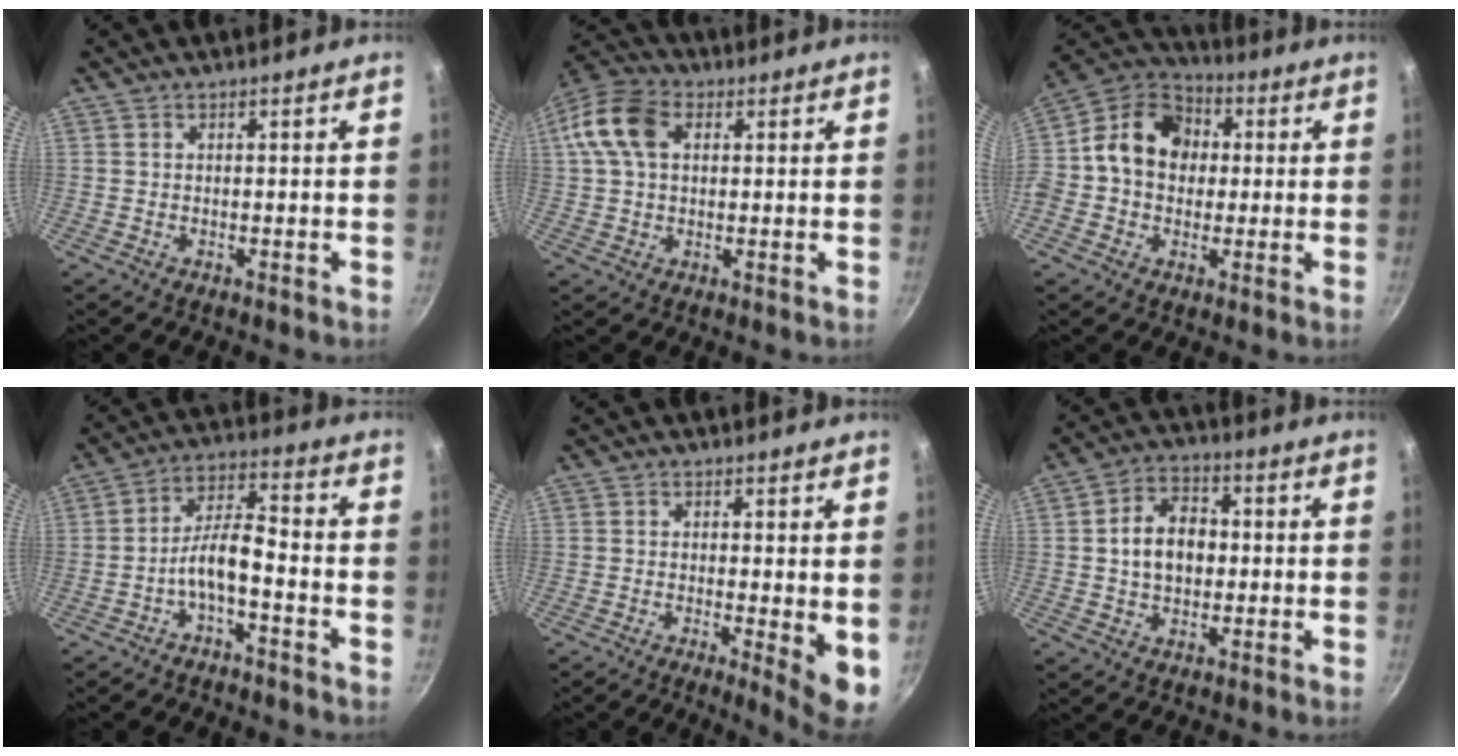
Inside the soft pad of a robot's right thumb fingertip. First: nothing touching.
{"total": 11.2, "force": [2.8, 7.5, 7.9], "torque": [-0.147, 0.021, 0.035]}
{"total": 16.8, "force": [1.6, 13.3, 10.1], "torque": [-0.145, 0.041, 0.006]}
{"total": 7.1, "force": [-3.3, 2.4, 5.7], "torque": [-0.112, 0.047, -0.065]}
{"total": 6.0, "force": [-0.3, 1.3, 5.9], "torque": [-0.078, -0.016, -0.004]}
{"total": 9.6, "force": [0.3, 6.9, 6.6], "torque": [-0.085, 0.019, -0.003]}